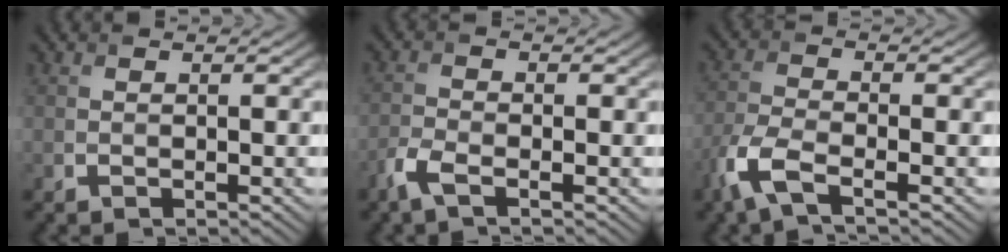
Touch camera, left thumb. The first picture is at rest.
{"total": 3.0, "force": [-2.0, 0.8, 2.1], "torque": [-0.056, -0.005, -0.051]}
{"total": 5.4, "force": [-3.3, 1.5, 4.0], "torque": [-0.101, -0.011, -0.085]}